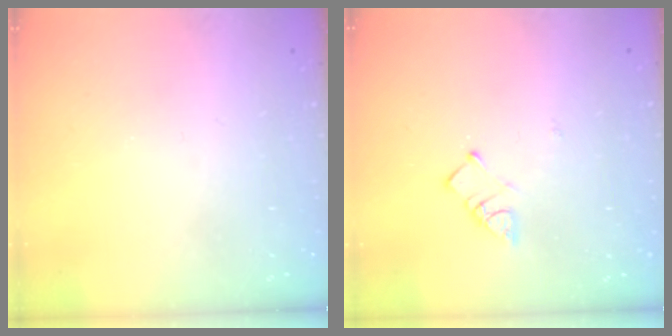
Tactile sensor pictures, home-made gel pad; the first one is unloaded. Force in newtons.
{"total": 3.7, "press": 3.7, "slide": 0.2}